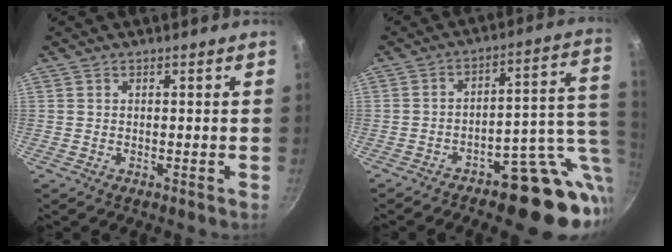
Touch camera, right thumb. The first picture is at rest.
{"total": 16.9, "force": [-5.1, 8.1, 13.9], "torque": [-0.118, 0.031, -0.063]}